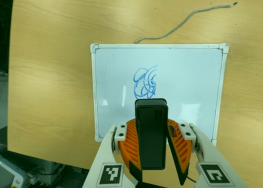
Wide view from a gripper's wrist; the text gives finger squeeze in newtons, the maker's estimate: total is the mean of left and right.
{"total": 10.1, "left": 9.3, "right": 11.0}